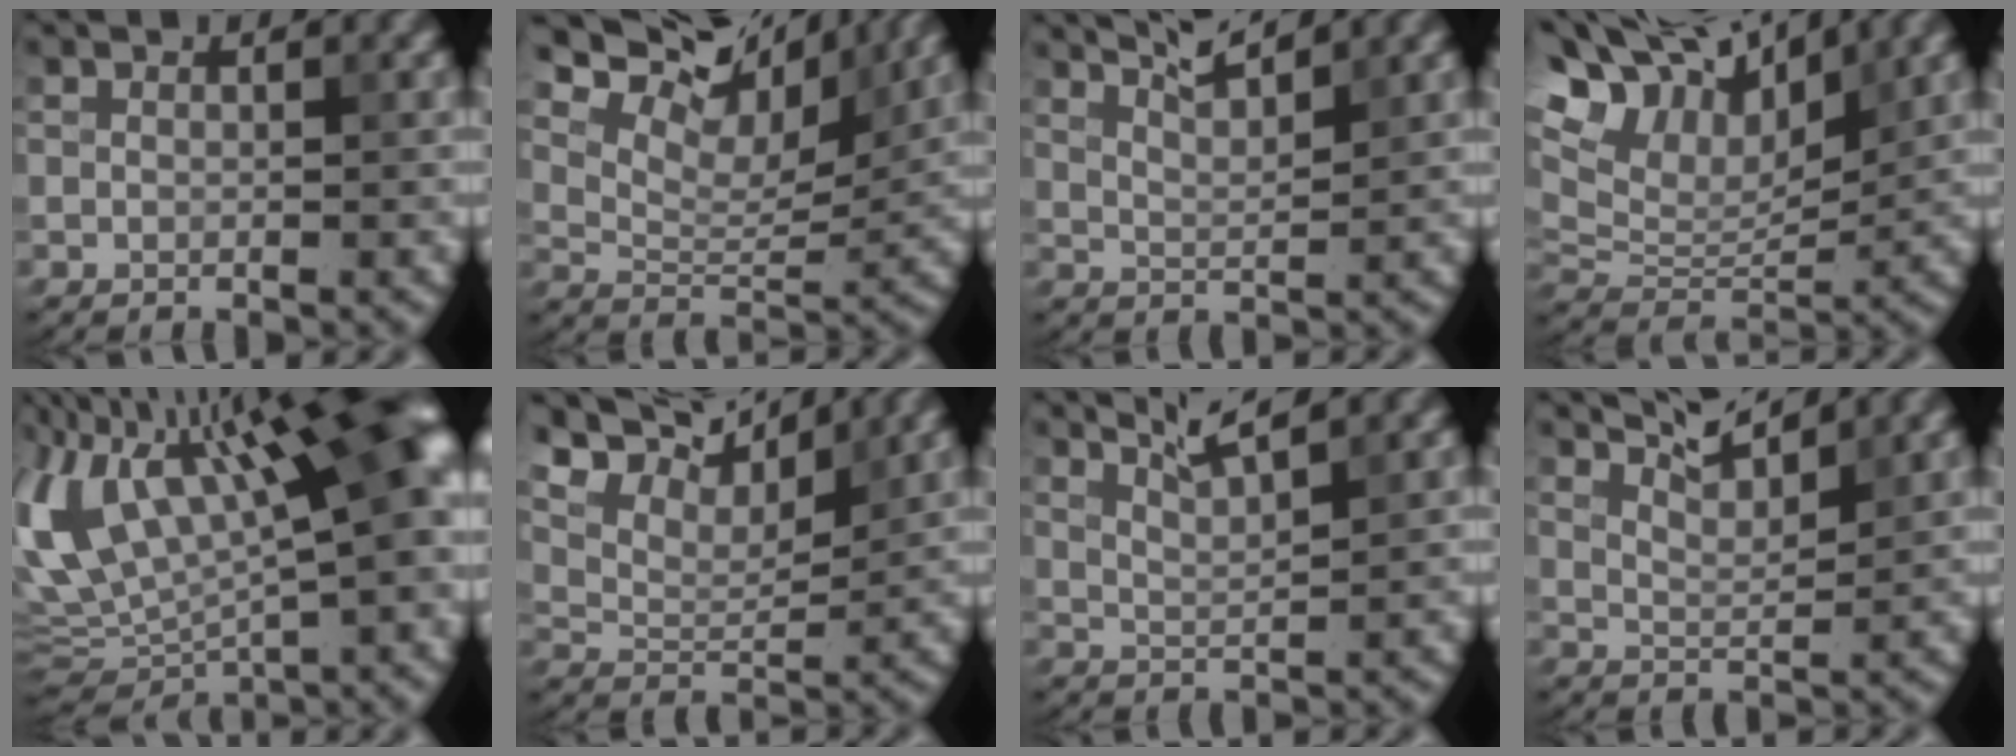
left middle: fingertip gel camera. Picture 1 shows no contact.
{"total": 9.9, "force": [6.0, 4.7, 6.5], "torque": [-0.120, 0.020, 0.093]}
{"total": 3.5, "force": [2.7, 0.6, 2.0], "torque": [-0.028, 0.012, 0.036]}
{"total": 11.5, "force": [7.3, 5.5, 7.0], "torque": [-0.149, 0.046, 0.110]}
{"total": 17.9, "force": [3.9, 7.5, 15.7], "torque": [-0.285, 0.017, 0.071]}
{"total": 8.6, "force": [6.2, 3.6, 4.9], "torque": [-0.111, 0.027, 0.093]}
{"total": 3.0, "force": [2.3, 0.4, 1.8], "torque": [-0.029, 0.009, 0.039]}
{"total": 3.8, "force": [3.3, 0.6, 1.9], "torque": [-0.037, 0.004, 0.050]}